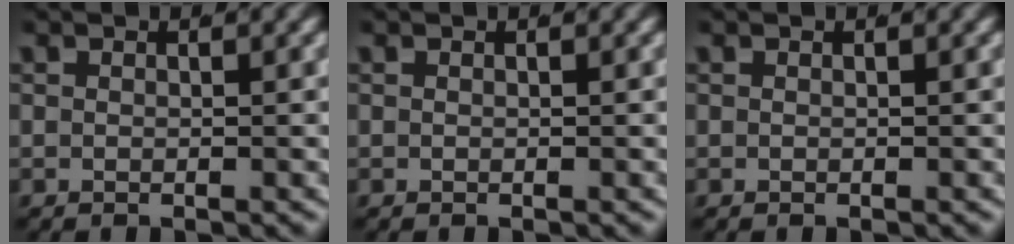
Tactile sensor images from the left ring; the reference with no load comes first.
{"total": 0.0}
{"total": 0.0}